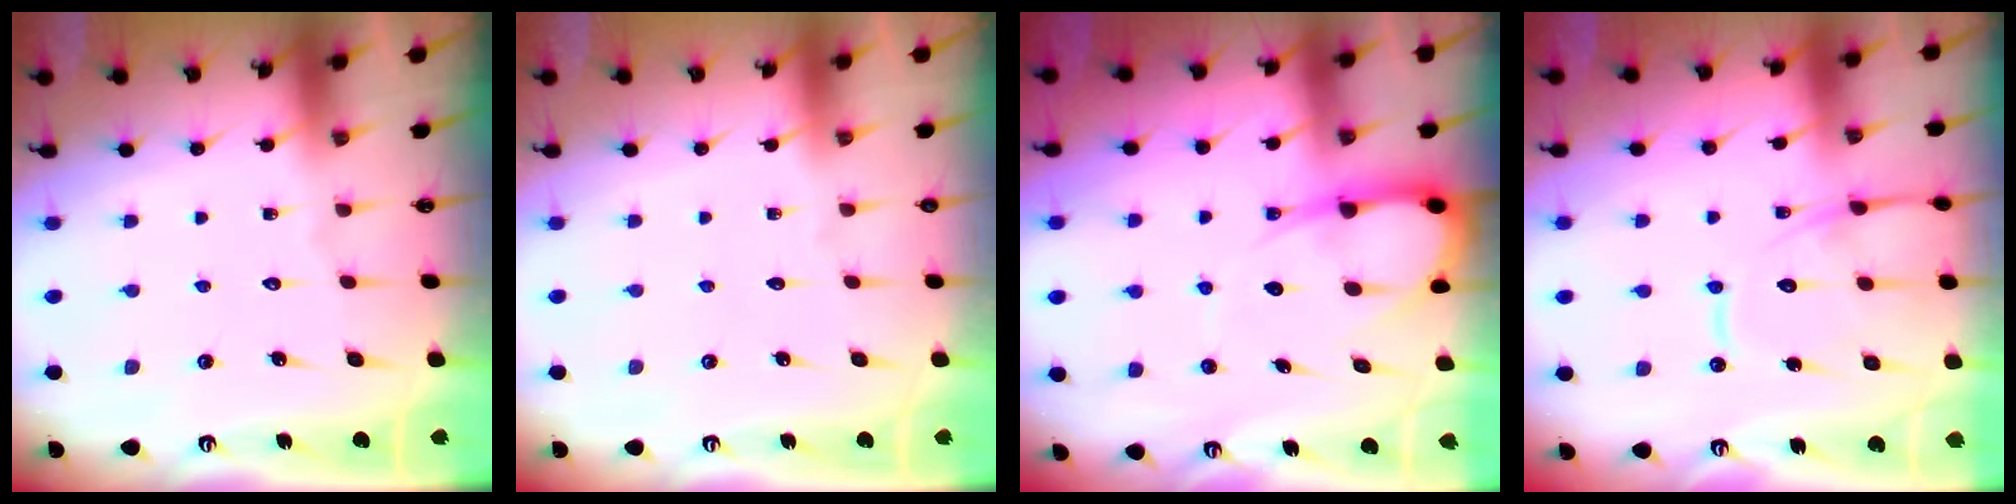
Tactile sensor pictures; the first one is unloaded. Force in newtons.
{"total": 0.0}
{"total": 7.7, "press": 7.6, "slide": 1.1}
{"total": 12.8, "press": 12.7, "slide": 1.3}